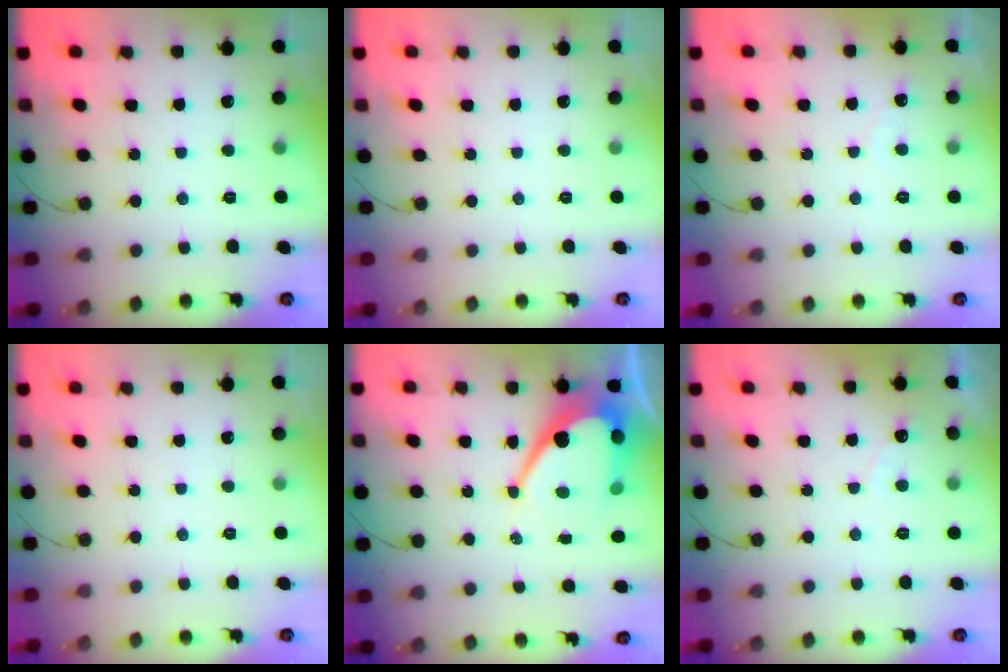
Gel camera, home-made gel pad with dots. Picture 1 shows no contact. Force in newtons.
{"total": 0.0}
{"total": 2.2, "press": 2.2, "slide": 0.0}
{"total": 0.0}
{"total": 13.4, "press": 13.4, "slide": 1.3}
{"total": 3.0, "press": 3.0, "slide": 0.1}